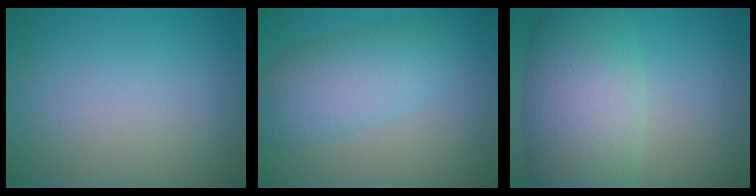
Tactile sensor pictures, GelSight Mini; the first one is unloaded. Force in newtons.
{"total": 4.8, "press": 4.8, "slide": 0.1}
{"total": 8.9, "press": 8.9, "slide": 0.4}